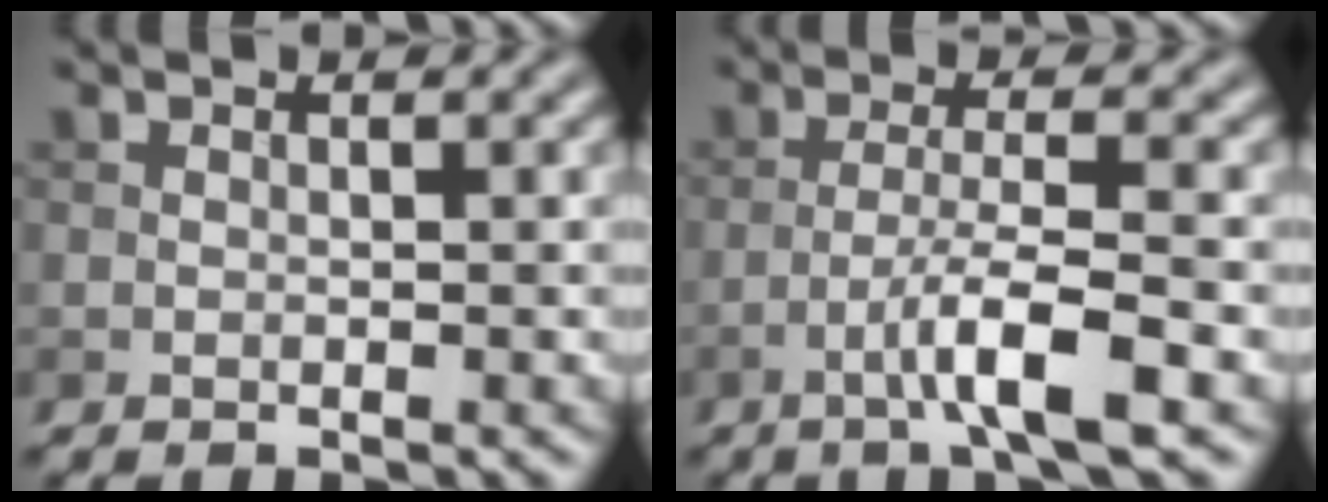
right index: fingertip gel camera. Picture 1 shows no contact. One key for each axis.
{"total": 5.1, "fx": -2.3, "fy": 0.5, "fz": 4.5, "tx": -0.078, "ty": 0.008, "tz": -0.046}